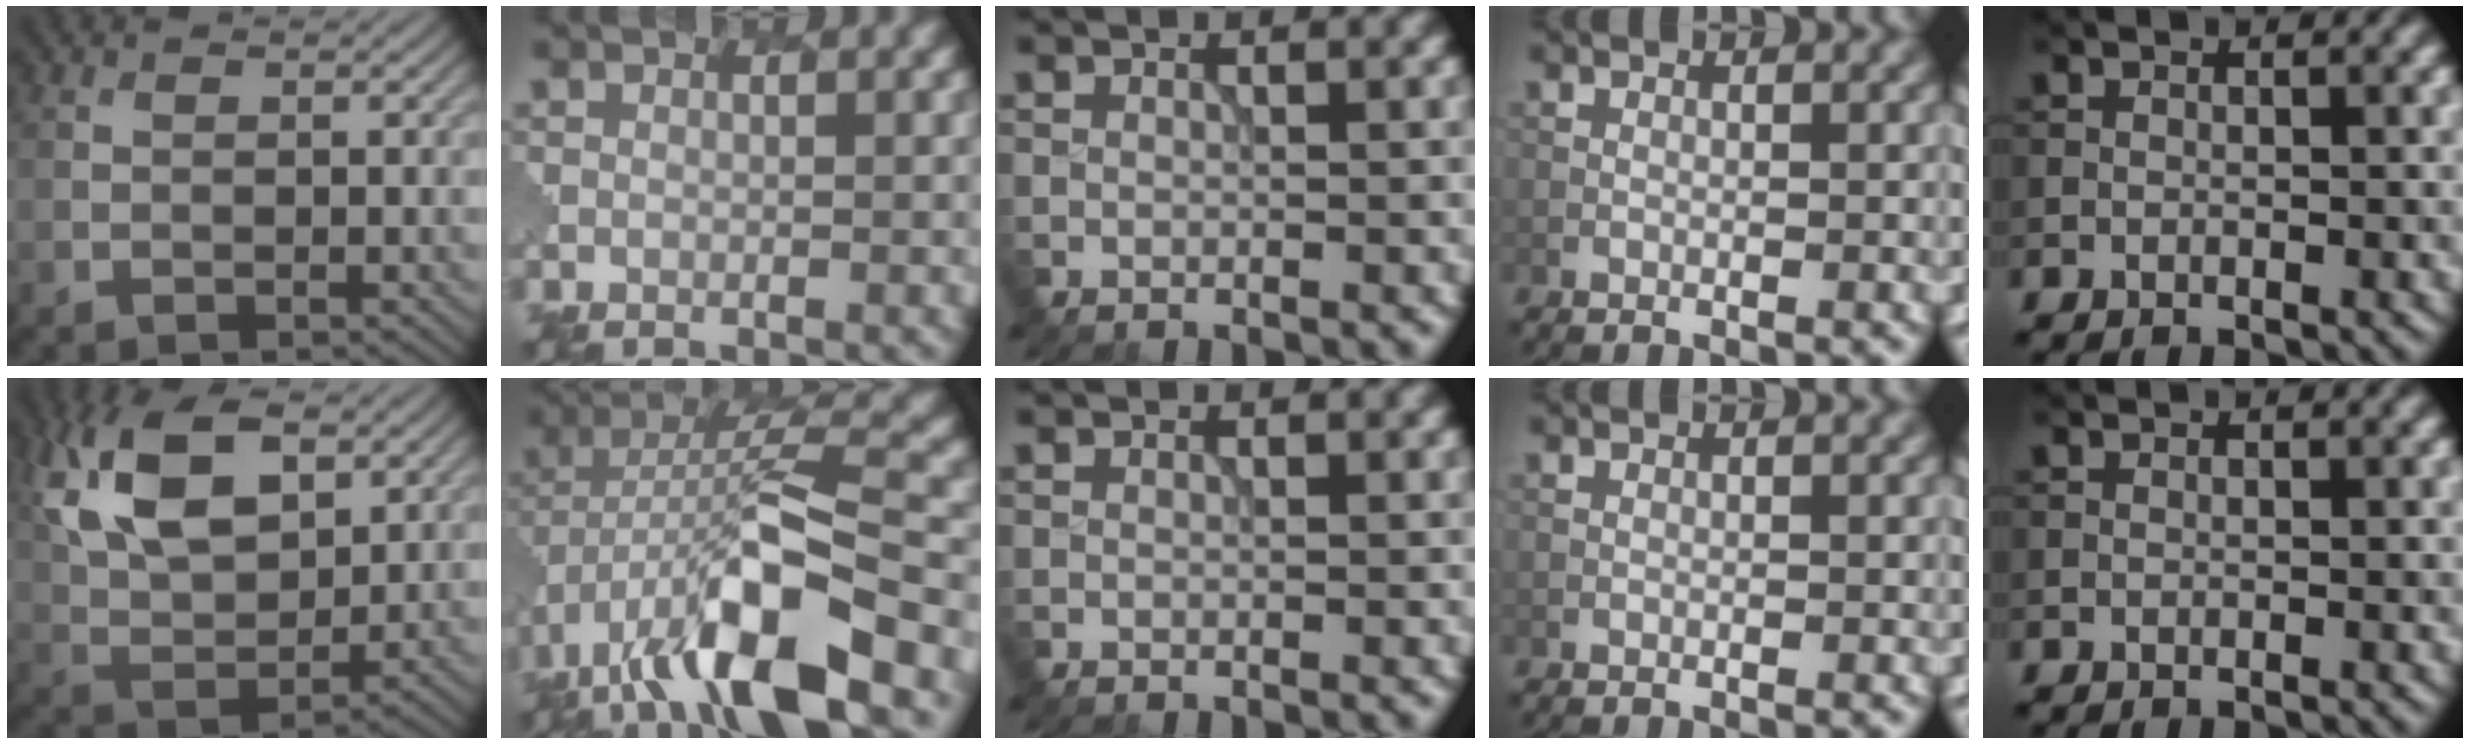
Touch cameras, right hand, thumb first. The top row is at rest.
{"thumb": {"total": 12.6, "force": [5.3, 6.7, 9.2], "torque": [-0.207, 0.011, 0.103]}, "index": {"total": 12.2, "force": [-5.8, 3.8, 10.0], "torque": [-0.179, 0.012, -0.101]}}